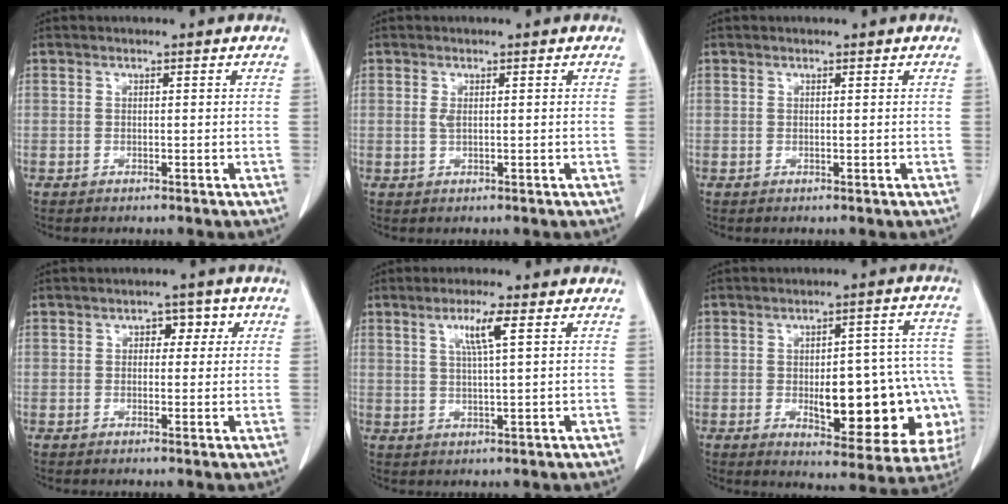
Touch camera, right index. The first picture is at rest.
{"total": 1.4, "force": [0.1, 0.7, 1.2], "torque": [-0.028, 0.000, 0.003]}
{"total": 0.0}
{"total": 4.6, "force": [1.3, 2.8, 3.4], "torque": [-0.049, 0.027, 0.020]}
{"total": 5.3, "force": [2.1, 0.4, 4.9], "torque": [-0.091, 0.002, 0.040]}
{"total": 21.2, "force": [-4.5, 7.7, 19.3], "torque": [-0.166, 0.034, -0.032]}